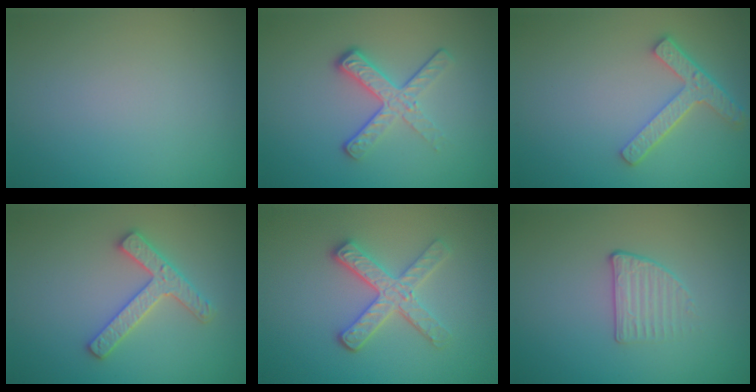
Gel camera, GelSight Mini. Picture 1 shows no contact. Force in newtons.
{"total": 3.8, "press": 2.5, "slide": 2.9}
{"total": 3.7, "press": 2.8, "slide": 2.3}
{"total": 2.9, "press": 2.8, "slide": 0.6}
{"total": 3.5, "press": 3.0, "slide": 1.8}
{"total": 1.6, "press": 1.1, "slide": 1.1}